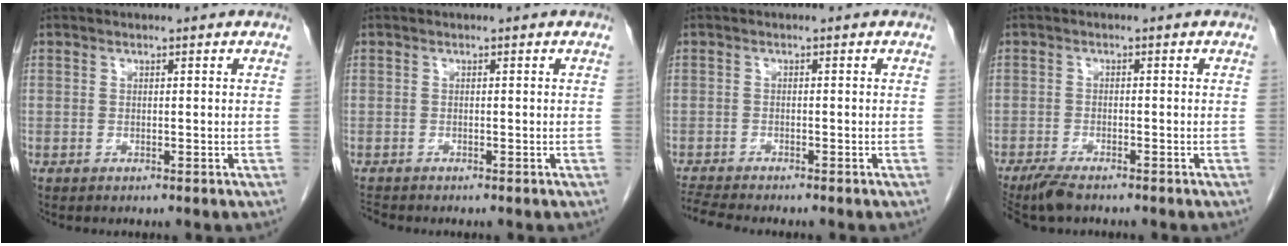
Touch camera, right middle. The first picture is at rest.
{"total": 1.0, "force": [-1.0, -0.1, -0.1], "torque": [-0.008, -0.009, -0.018]}
{"total": 4.0, "force": [-3.8, -0.5, 1.1], "torque": [-0.028, -0.018, -0.068]}
{"total": 4.6, "force": [-3.8, 0.9, 2.5], "torque": [-0.047, -0.012, -0.065]}